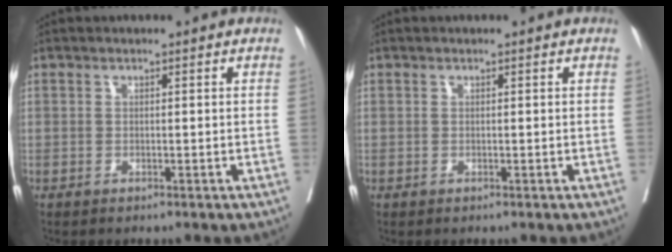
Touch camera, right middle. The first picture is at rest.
{"total": 0.0}